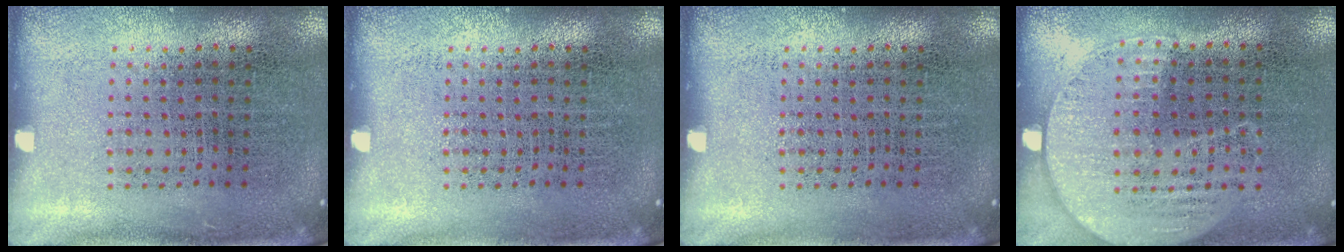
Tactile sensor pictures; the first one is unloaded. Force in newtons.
{"total": 0.0}
{"total": 0.0}
{"total": 0.8, "press": 0.6, "slide": 0.5}